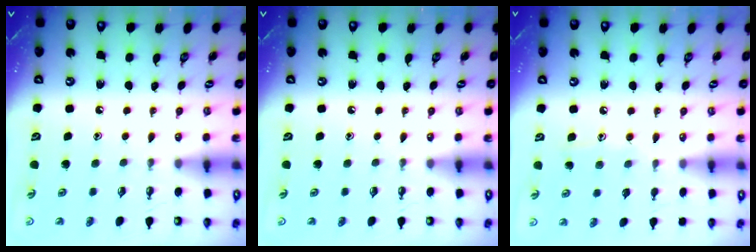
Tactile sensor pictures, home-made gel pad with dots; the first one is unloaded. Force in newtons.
{"total": 0.0}
{"total": 5.7, "press": 5.7, "slide": 0.4}